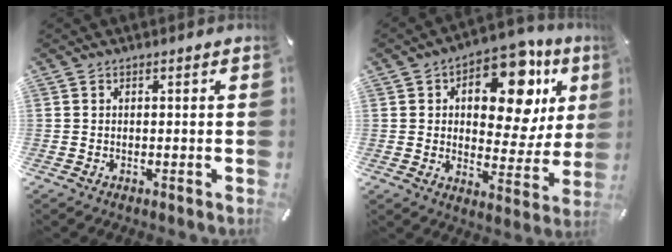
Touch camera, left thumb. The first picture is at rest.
{"total": 17.1, "force": [8.3, 9.6, 11.5], "torque": [-0.150, -0.055, 0.136]}